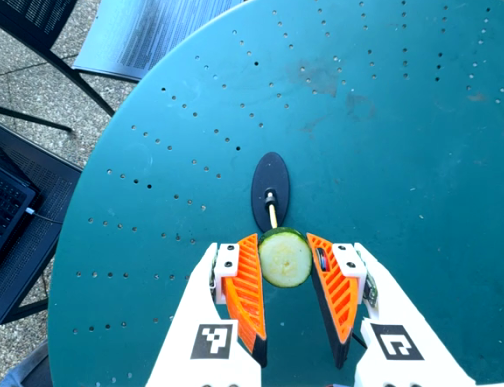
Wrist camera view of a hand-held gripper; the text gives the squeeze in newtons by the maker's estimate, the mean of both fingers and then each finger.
{"total": 10.0, "left": 9.6, "right": 10.4}